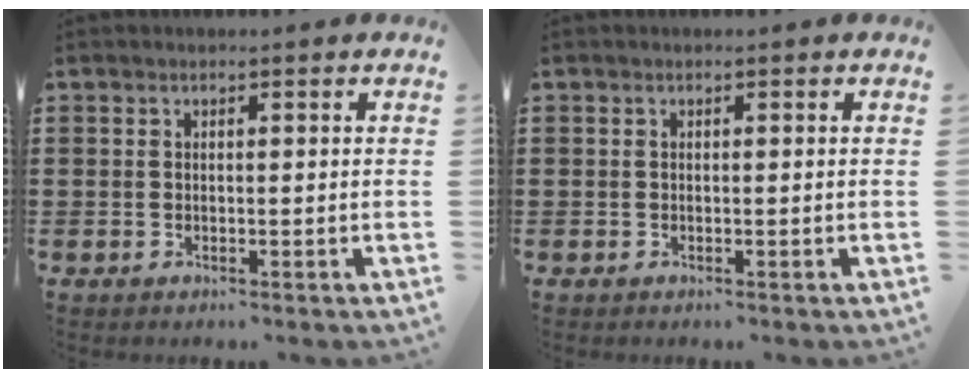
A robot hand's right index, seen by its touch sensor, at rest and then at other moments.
{"total": 0.0}